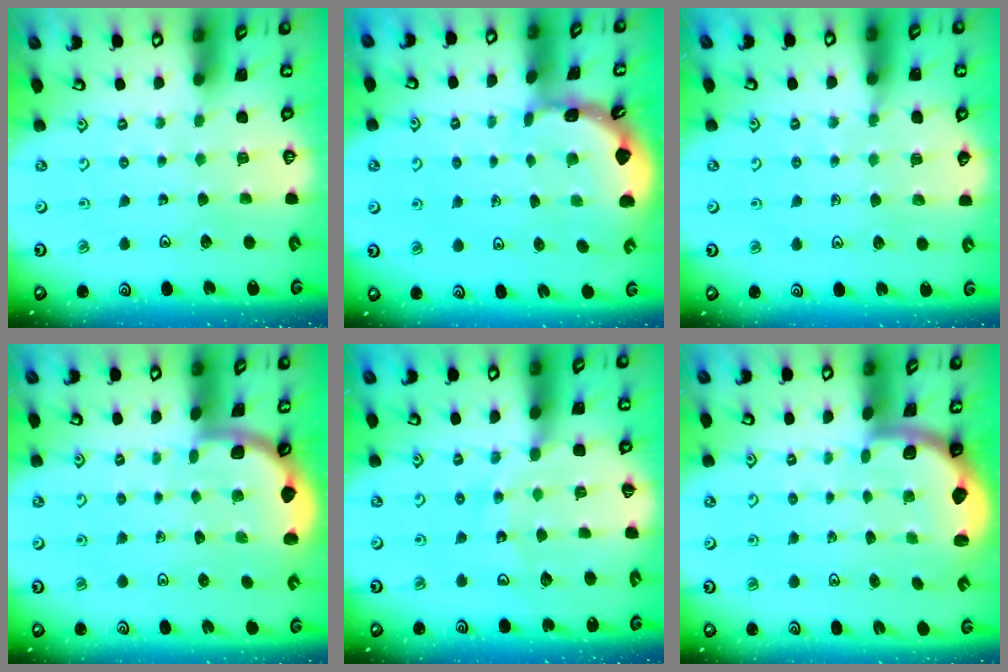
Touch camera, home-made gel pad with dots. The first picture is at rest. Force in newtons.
{"total": 1.7, "press": 1.7, "slide": 0.1}
{"total": 6.4, "press": 6.3, "slide": 1.2}
{"total": 1.8, "press": 1.8, "slide": 0.0}
{"total": 9.5, "press": 9.5, "slide": 0.2}
{"total": 1.9, "press": 1.8, "slide": 0.5}